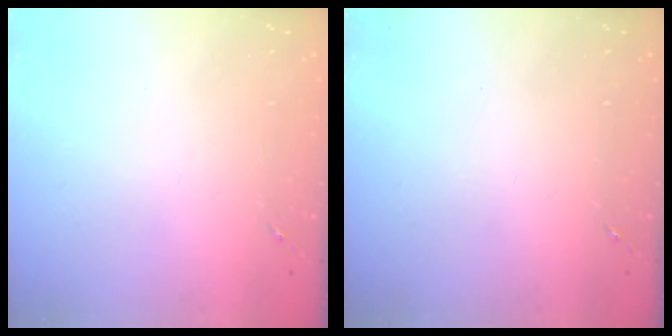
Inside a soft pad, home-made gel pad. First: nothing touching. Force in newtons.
{"total": 0.0}